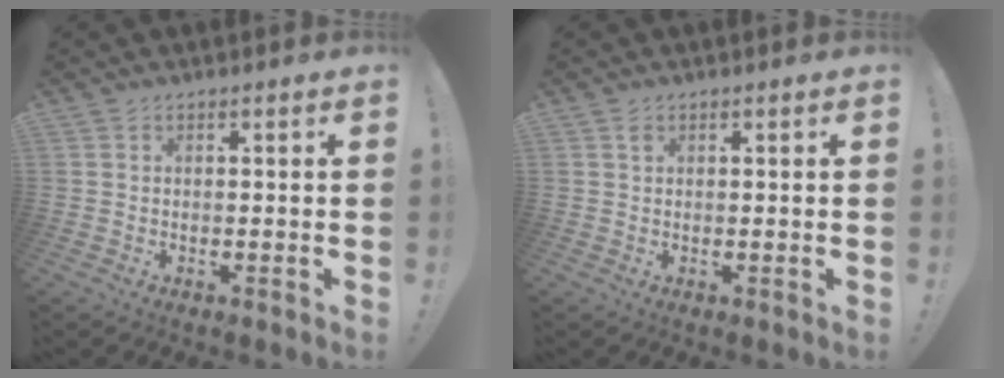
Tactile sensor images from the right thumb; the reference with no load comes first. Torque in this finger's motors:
{"motor_torque": [-0.33, -0.08, 0.11, -0.01, 0.00]}